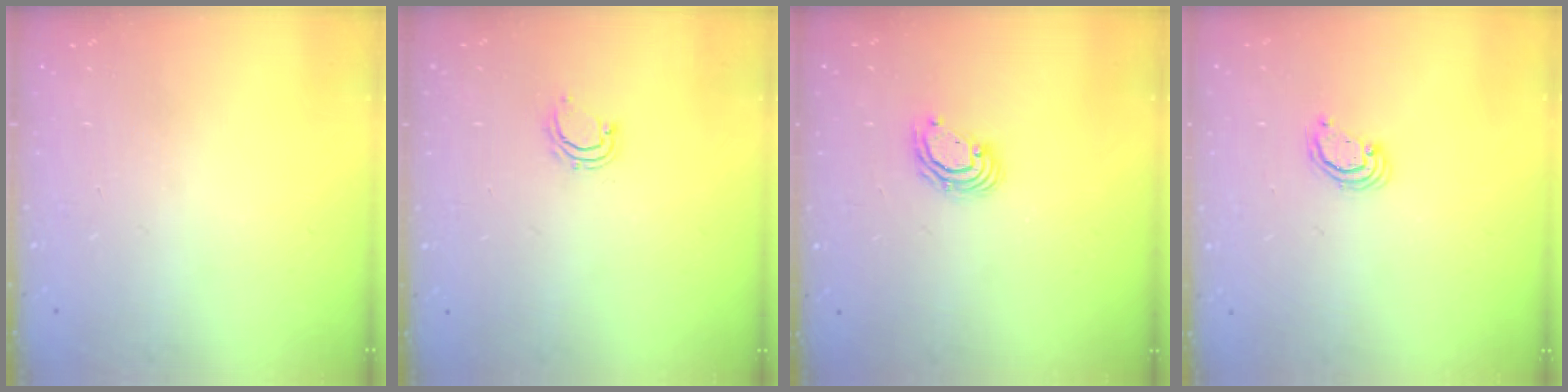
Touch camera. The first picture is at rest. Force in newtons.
{"total": 4.9, "press": 4.8, "slide": 0.9}
{"total": 5.1, "press": 5.1, "slide": 0.2}
{"total": 2.5, "press": 2.5, "slide": 0.2}